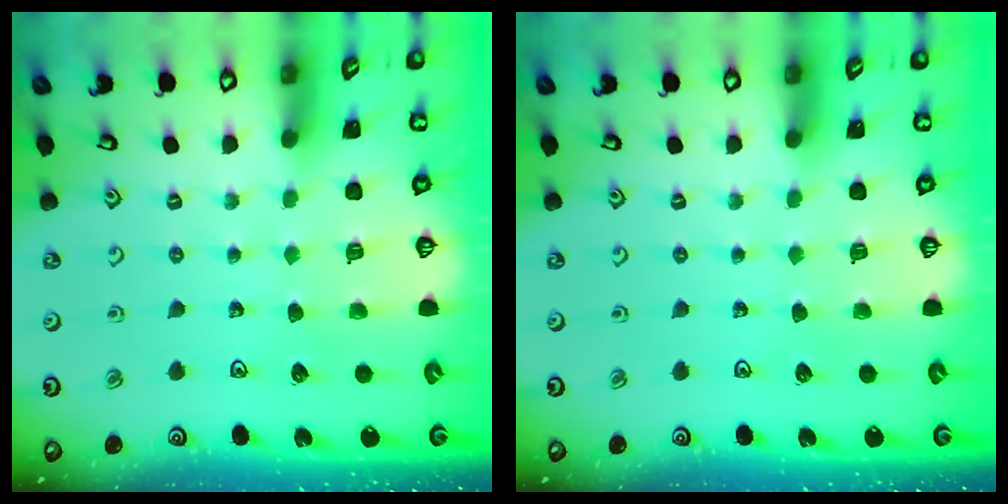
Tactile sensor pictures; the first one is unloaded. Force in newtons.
{"total": 0.0}